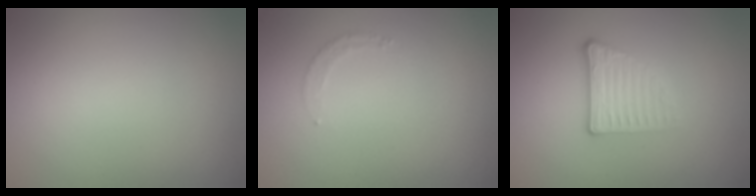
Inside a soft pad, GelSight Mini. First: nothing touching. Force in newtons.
{"total": 0.9, "press": 0.9, "slide": 0.2}
{"total": 3.4, "press": 2.4, "slide": 2.4}